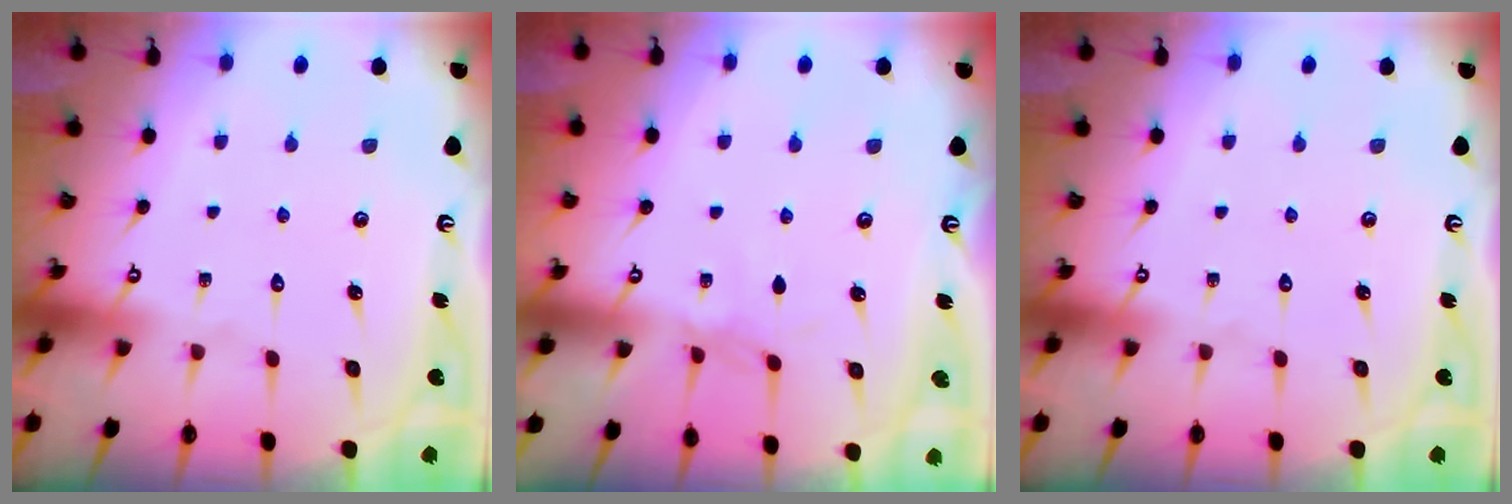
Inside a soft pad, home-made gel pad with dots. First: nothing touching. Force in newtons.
{"total": 2.8, "press": 2.7, "slide": 0.4}
{"total": 0.0}